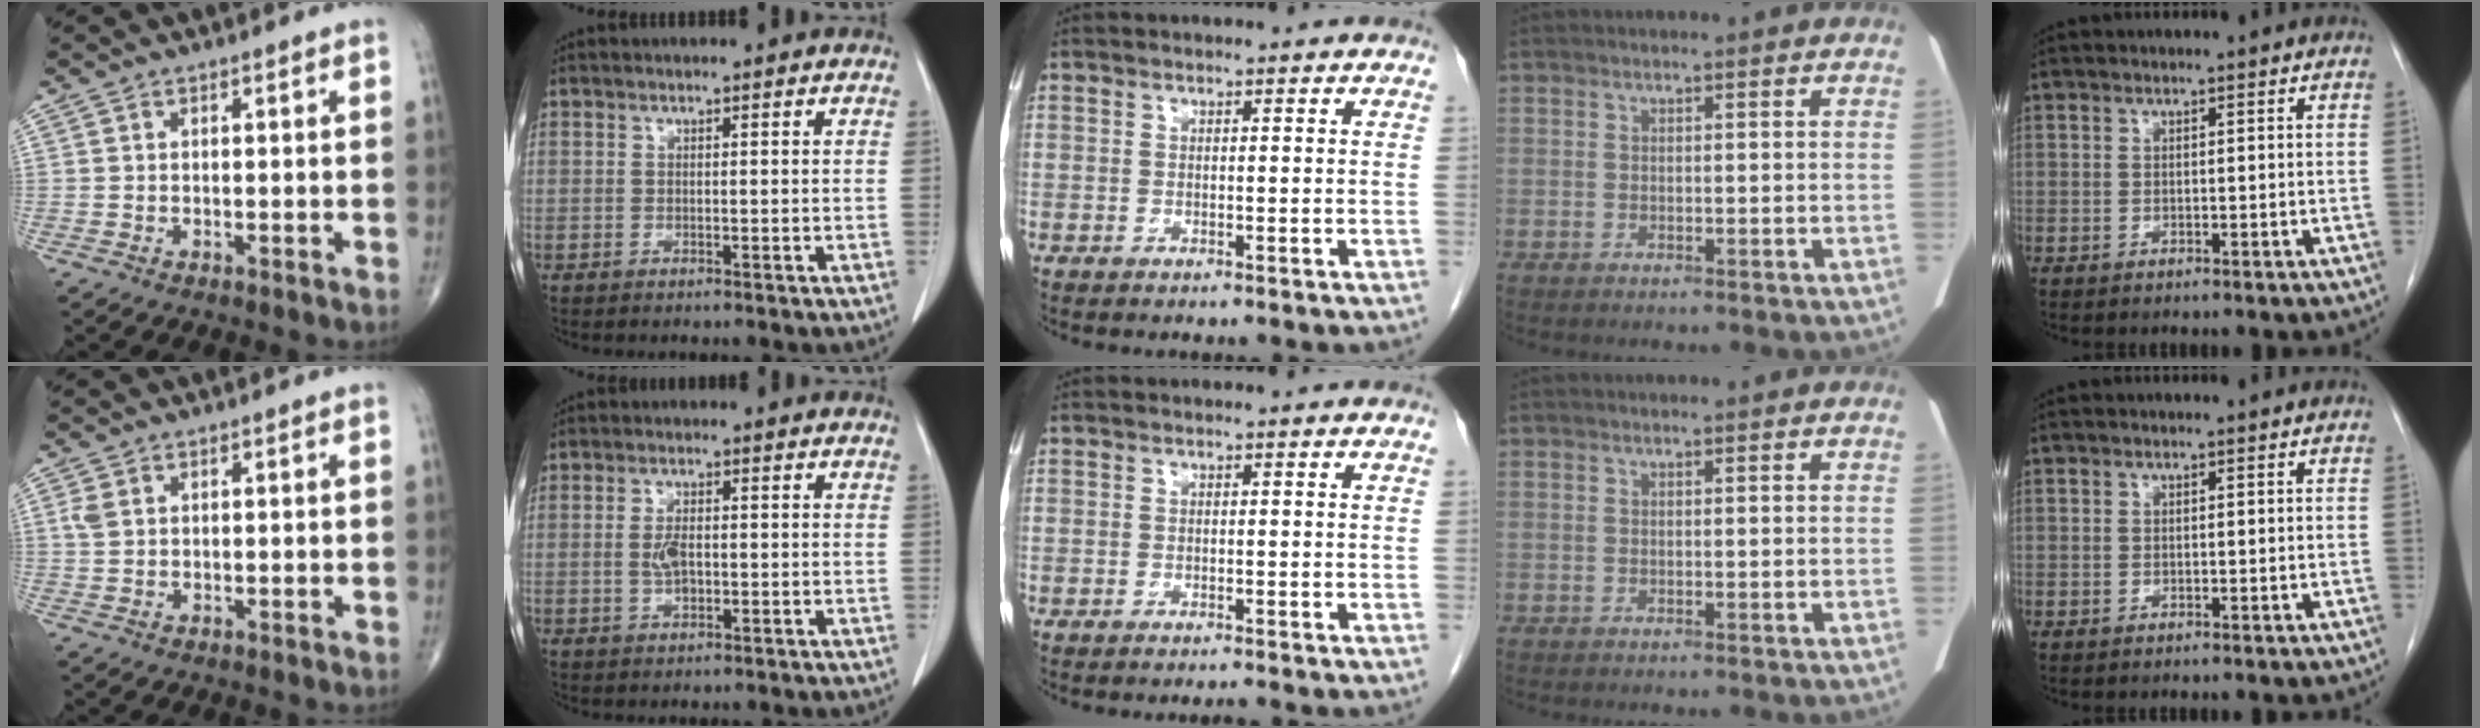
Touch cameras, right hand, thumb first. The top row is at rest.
{"thumb": {"total": 1.9, "force": [0.7, 1.3, 1.2], "torque": [-0.032, 0.005, 0.019]}, "index": {"total": 3.2, "force": [-0.4, 1.3, 2.8], "torque": [-0.058, 0.001, -0.007]}, "middle": {"total": 0.6, "force": [-0.5, -0.2, 0.1], "torque": [-0.004, 0.000, -0.010]}}